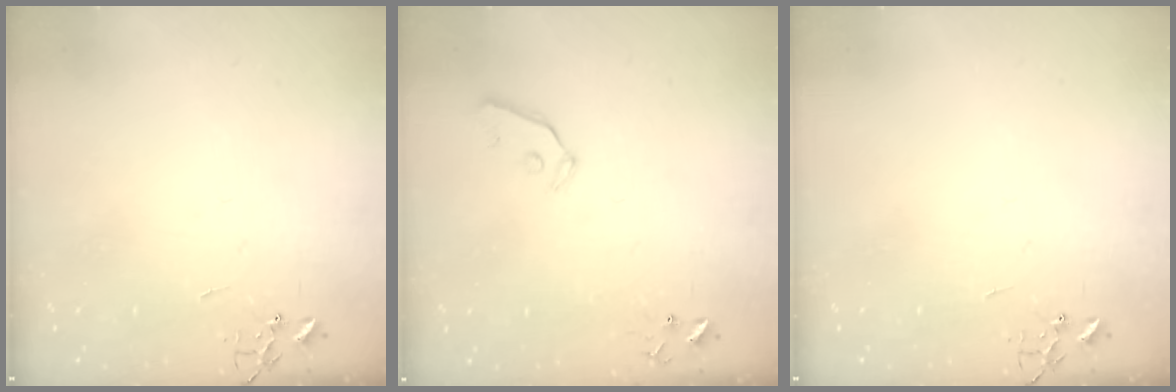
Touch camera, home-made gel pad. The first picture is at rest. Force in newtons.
{"total": 4.0, "press": 3.9, "slide": 0.7}
{"total": 0.0}